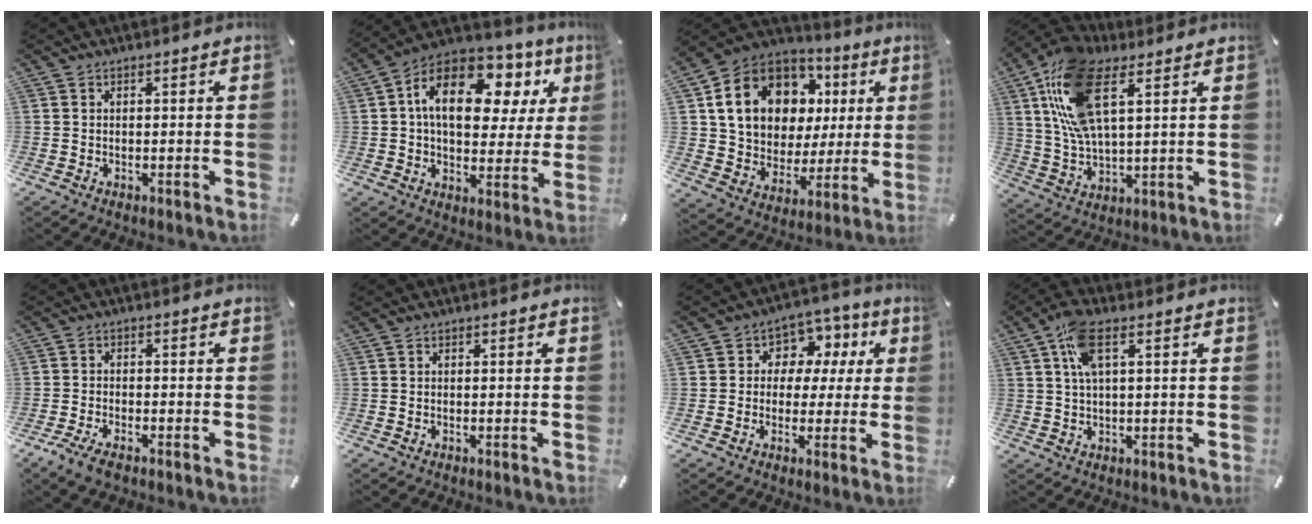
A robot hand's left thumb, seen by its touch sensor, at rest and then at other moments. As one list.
[{"total": 18.8, "force": [6.7, 11.7, 13.0], "torque": [-0.219, -0.014, 0.112]}, {"total": 17.0, "force": [6.0, 13.3, 8.8], "torque": [-0.159, -0.027, 0.117]}, {"total": 17.0, "force": [7.8, 7.9, 12.9], "torque": [-0.285, -0.003, 0.142]}, {"total": 3.7, "force": [-2.7, 1.3, 2.1], "torque": [-0.051, 0.006, -0.055]}, {"total": 0.0}, {"total": 8.0, "force": [1.5, 7.3, 3.1], "torque": [-0.050, -0.008, 0.025]}, {"total": 7.9, "force": [2.7, 2.8, 6.9], "torque": [-0.139, 0.007, 0.048]}]